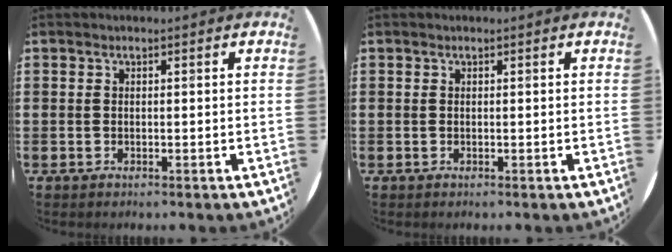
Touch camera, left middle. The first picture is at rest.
{"total": 0.0}